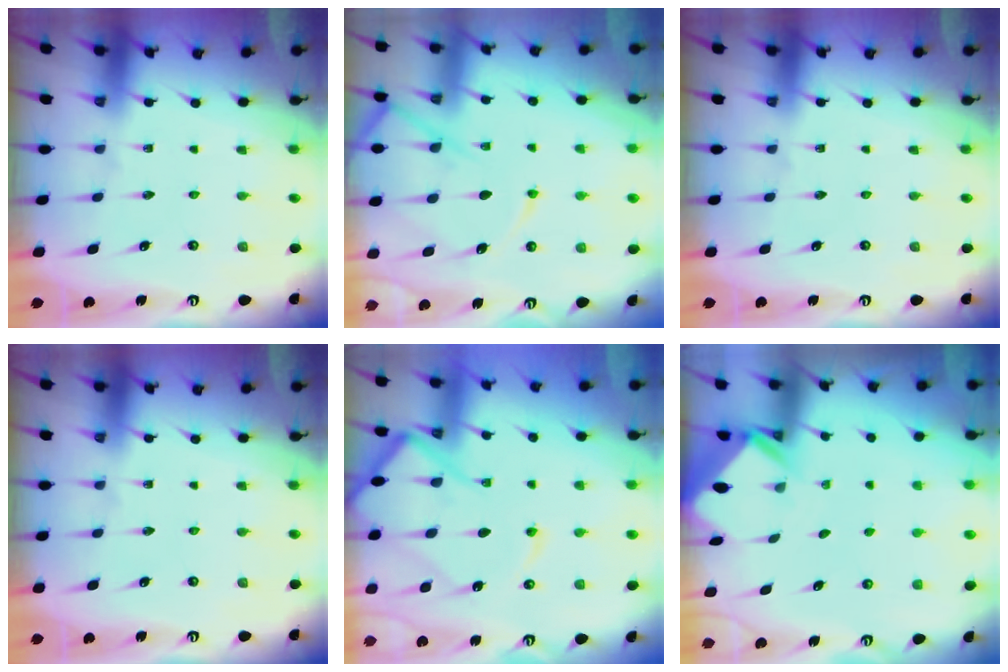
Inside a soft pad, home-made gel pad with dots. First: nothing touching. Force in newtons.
{"total": 10.9, "press": 10.8, "slide": 1.2}
{"total": 0.0}
{"total": 0.0}
{"total": 12.6, "press": 12.5, "slide": 1.3}
{"total": 2.7, "press": 2.7, "slide": 0.1}